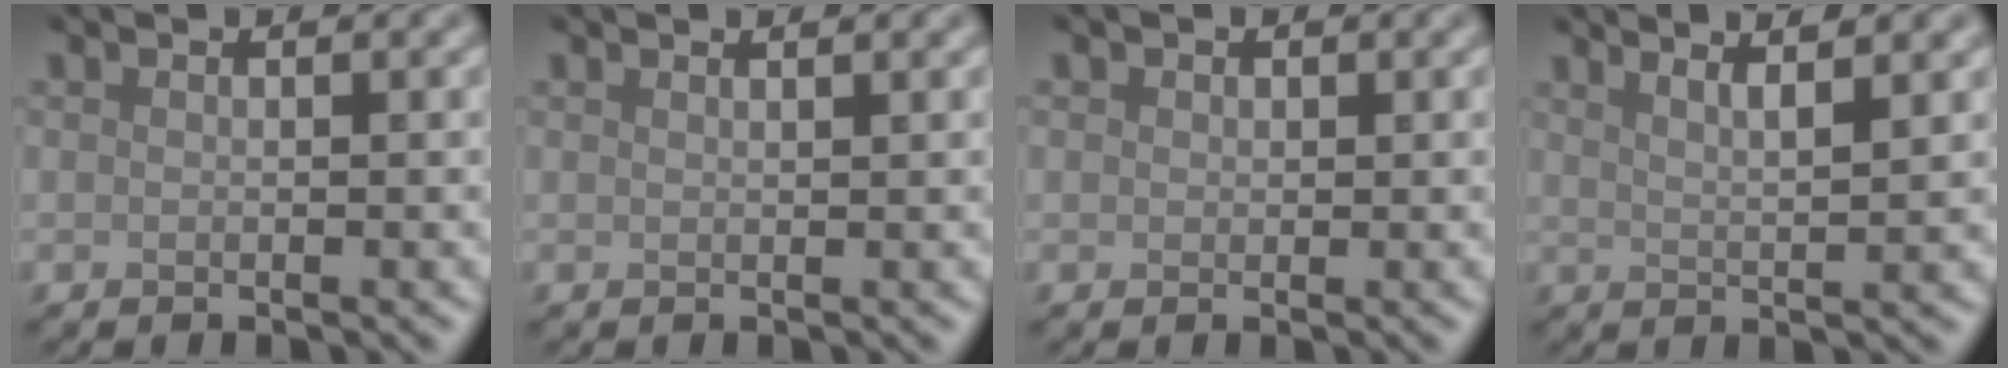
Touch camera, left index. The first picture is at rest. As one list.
[{"total": 1.1, "force": [0.8, 0.3, 0.6], "torque": [-0.001, -0.001, 0.003]}, {"total": 0.8, "force": [0.4, 0.7, 0.2], "torque": [-0.001, -0.002, 0.002]}, {"total": 4.6, "force": [3.0, 1.0, 3.3], "torque": [-0.035, 0.017, 0.023]}]